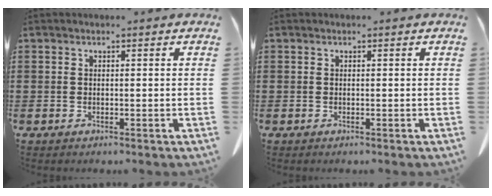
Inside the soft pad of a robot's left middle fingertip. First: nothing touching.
{"total": 0.0}